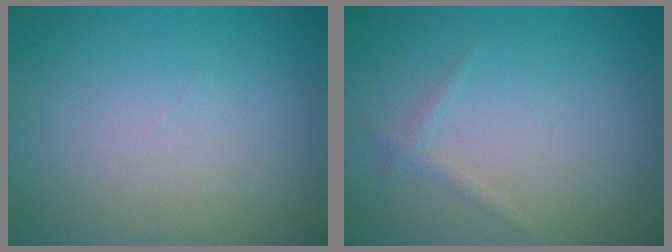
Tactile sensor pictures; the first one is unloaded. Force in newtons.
{"total": 0.9, "press": 0.9, "slide": 0.1}